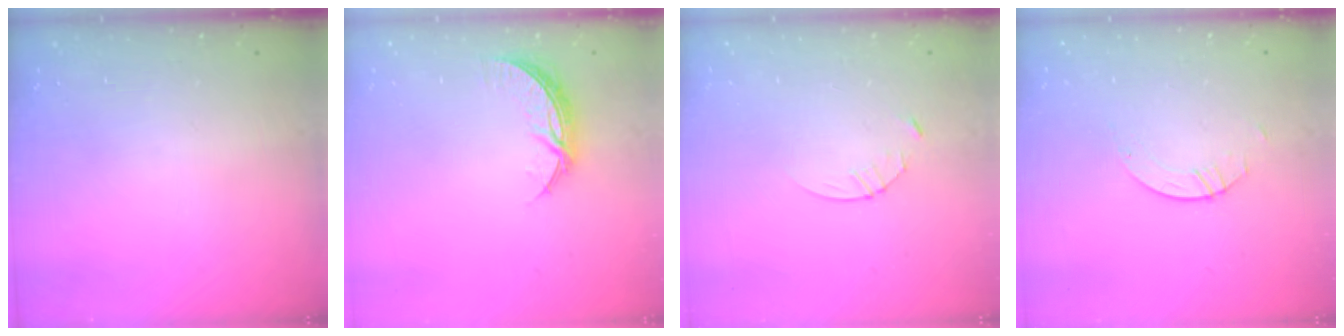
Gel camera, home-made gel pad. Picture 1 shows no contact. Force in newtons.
{"total": 6.8, "press": 6.8, "slide": 0.3}
{"total": 3.3, "press": 3.2, "slide": 0.4}
{"total": 2.1, "press": 2.1, "slide": 0.1}